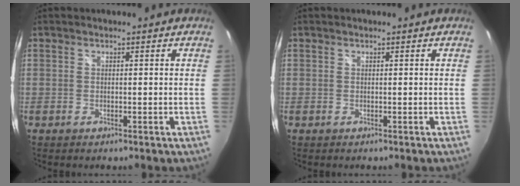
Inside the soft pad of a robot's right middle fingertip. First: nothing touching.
{"total": 0.0}